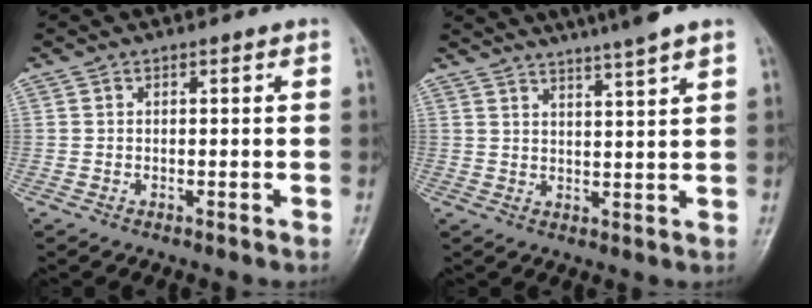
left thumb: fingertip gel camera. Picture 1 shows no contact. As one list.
[{"total": 9.5, "force": [7.8, -0.3, 5.4], "torque": [-0.074, -0.017, 0.107]}]